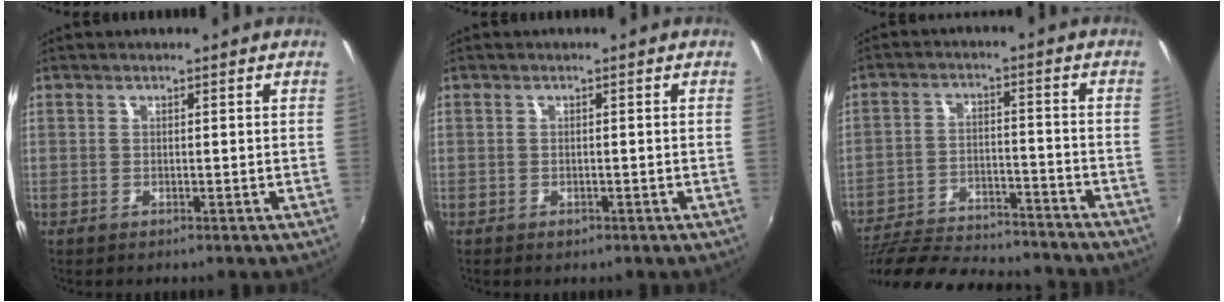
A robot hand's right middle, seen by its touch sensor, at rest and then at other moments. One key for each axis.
{"total": 0.8, "fx": -0.5, "fy": 0.5, "fz": 0.3, "tx": -0.006, "ty": -0.002, "tz": -0.007}
{"total": 24.9, "fx": -21.8, "fy": 5.8, "fz": 10.5, "tx": -0.209, "ty": -0.027, "tz": -0.318}